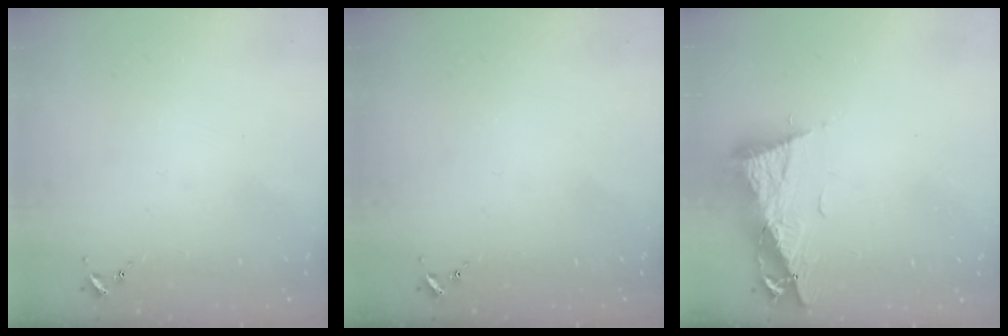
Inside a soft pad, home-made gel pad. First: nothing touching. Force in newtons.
{"total": 0.0}
{"total": 10.4, "press": 10.3, "slide": 1.4}